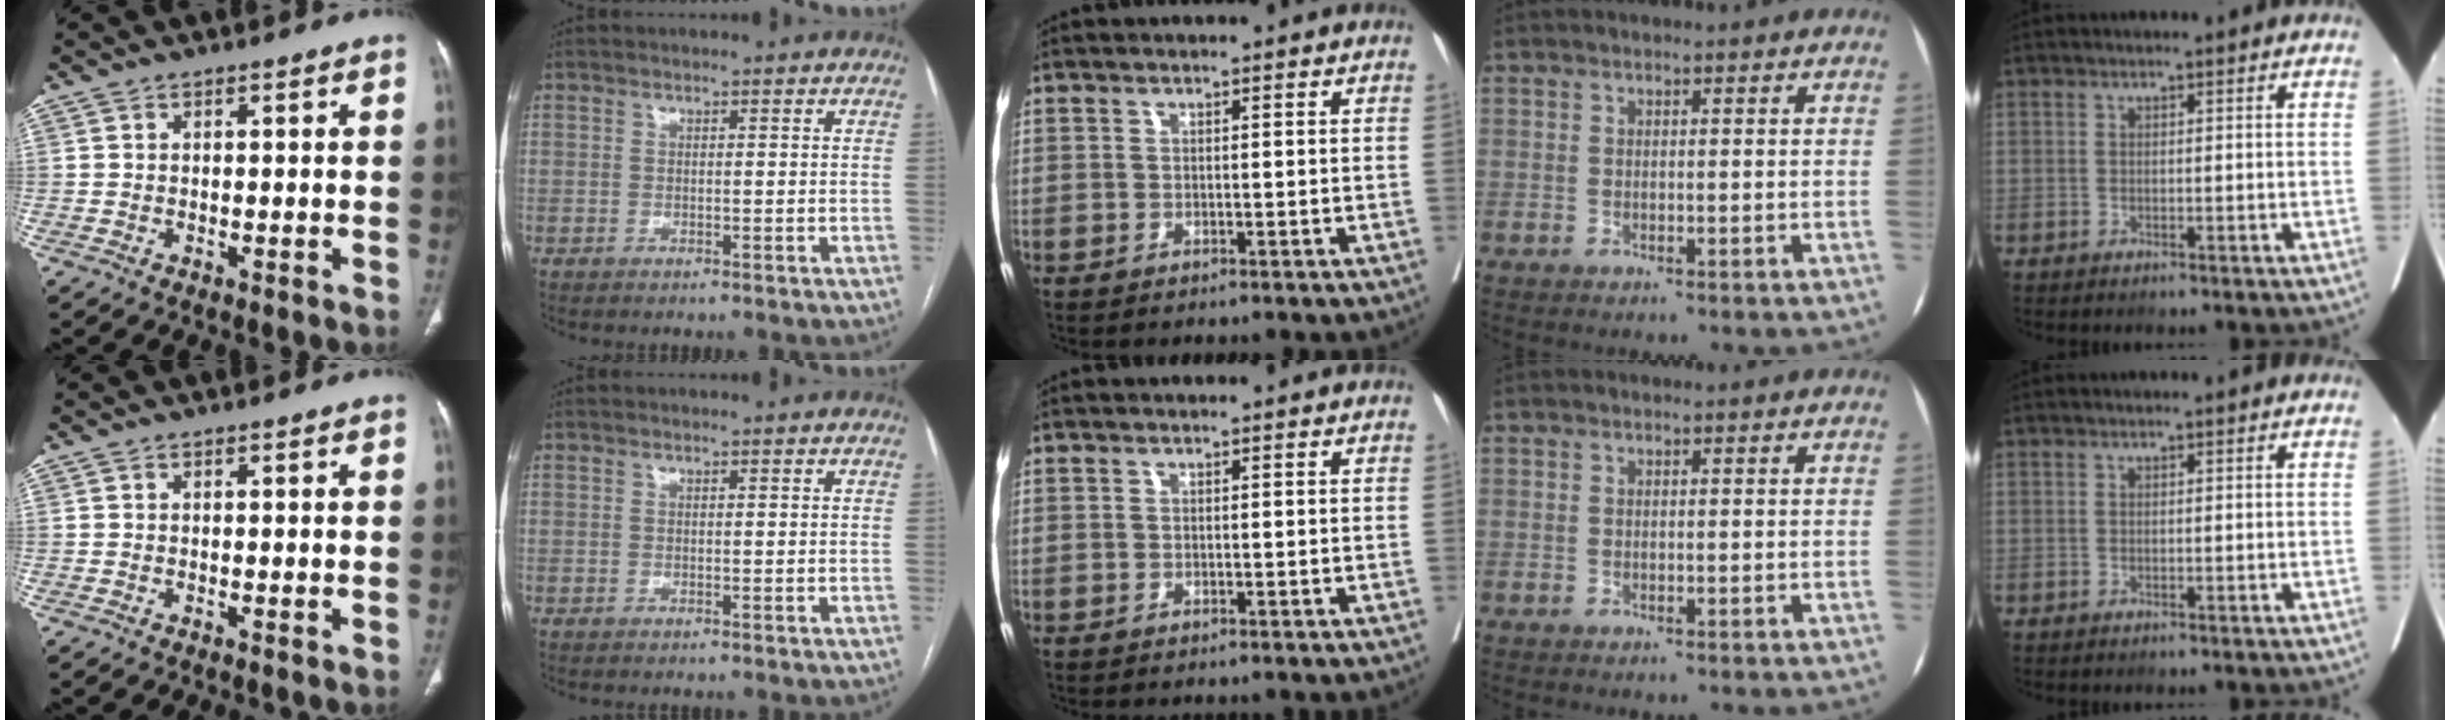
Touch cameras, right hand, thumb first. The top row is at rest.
{}